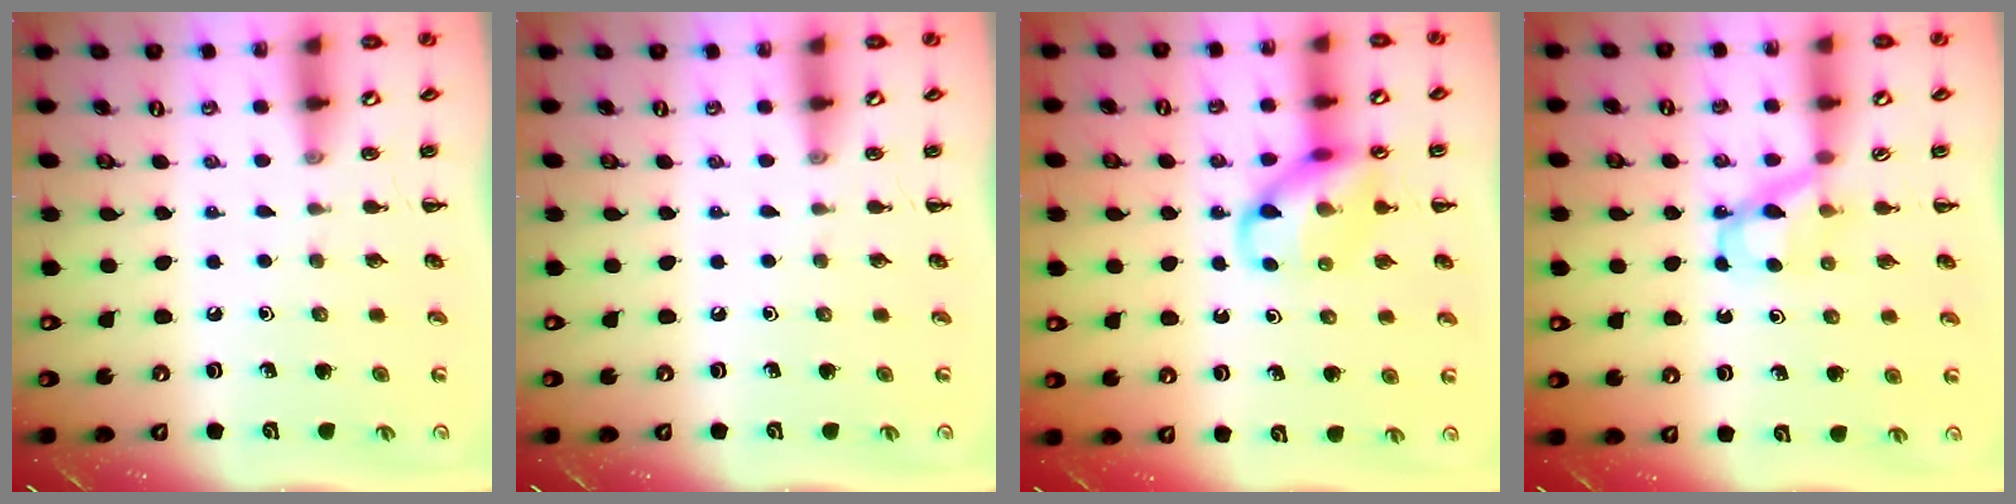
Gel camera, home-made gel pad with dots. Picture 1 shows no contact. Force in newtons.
{"total": 0.0}
{"total": 12.7, "press": 12.6, "slide": 2.1}
{"total": 4.1, "press": 3.9, "slide": 1.2}